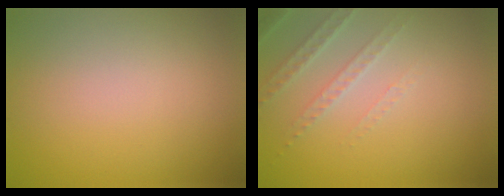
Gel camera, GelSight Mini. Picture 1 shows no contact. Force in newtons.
{"total": 2.5, "press": 2.4, "slide": 0.7}